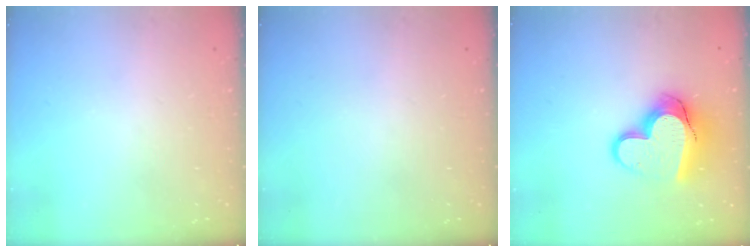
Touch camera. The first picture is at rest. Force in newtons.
{"total": 0.0}
{"total": 16.2, "press": 16.2, "slide": 1.3}